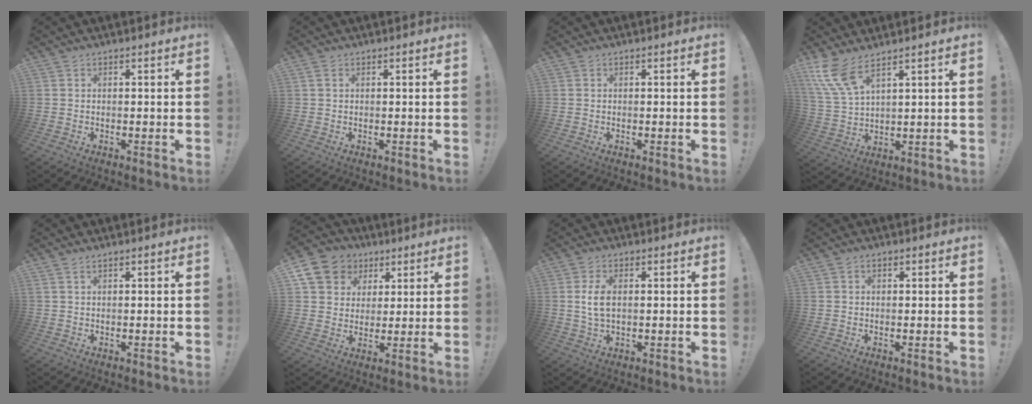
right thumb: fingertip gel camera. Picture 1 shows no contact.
{"total": 1.2, "force": [0.5, 0.7, 0.8], "torque": [-0.017, 0.002, 0.010]}
{"total": 0.0}
{"total": 9.2, "force": [6.5, 2.4, 6.1], "torque": [-0.137, -0.028, 0.125]}
{"total": 1.4, "force": [1.0, 0.3, 1.0], "torque": [-0.027, 0.002, 0.020]}
{"total": 12.0, "force": [5.3, 9.9, 4.1], "torque": [-0.057, -0.027, 0.109]}
{"total": 5.7, "force": [0.7, 2.9, 4.8], "torque": [-0.090, -0.003, 0.009]}
{"total": 0.8, "force": [0.3, 0.7, 0.3], "torque": [-0.004, 0.001, 0.005]}